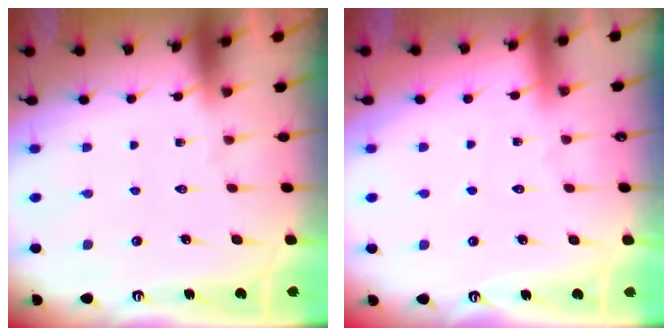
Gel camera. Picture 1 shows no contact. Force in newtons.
{"total": 2.4, "press": 2.4, "slide": 0.3}